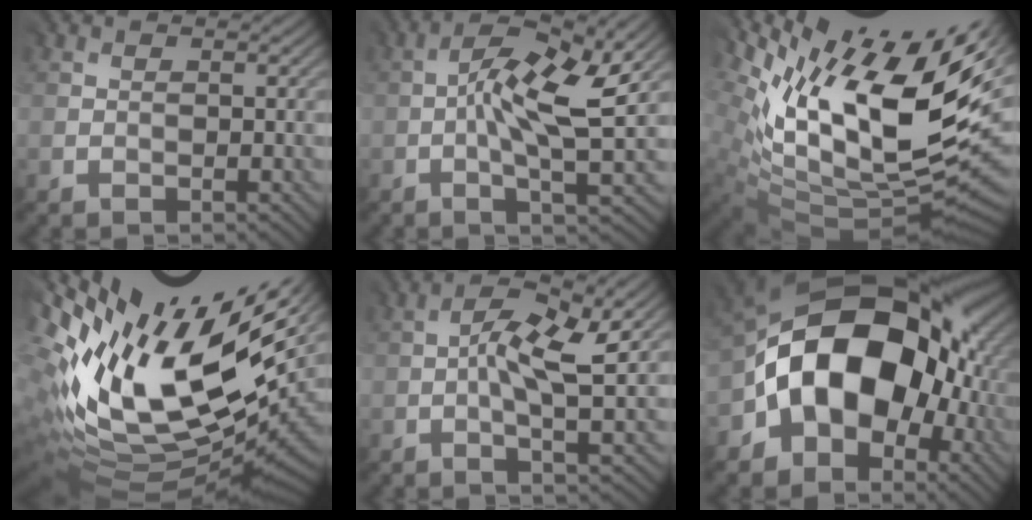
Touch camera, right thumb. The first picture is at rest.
{"total": 9.5, "force": [0.2, 3.0, 9.1], "torque": [-0.171, -0.001, 0.005]}
{"total": 18.9, "force": [6.6, 7.2, 16.2], "torque": [-0.270, 0.011, 0.123]}
{"total": 18.3, "force": [6.0, 7.3, 15.7], "torque": [-0.290, -0.005, 0.122]}
{"total": 6.9, "force": [0.3, 2.1, 6.5], "torque": [-0.120, 0.004, 0.005]}
{"total": 15.3, "force": [-2.9, 10.9, 10.3], "torque": [-0.134, 0.003, -0.063]}